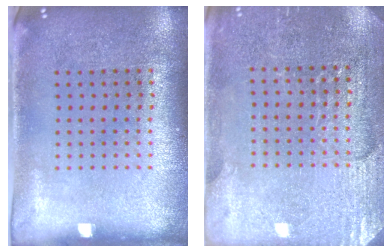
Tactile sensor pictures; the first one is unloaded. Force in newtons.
{"total": 2.9, "press": 2.8, "slide": 0.3}